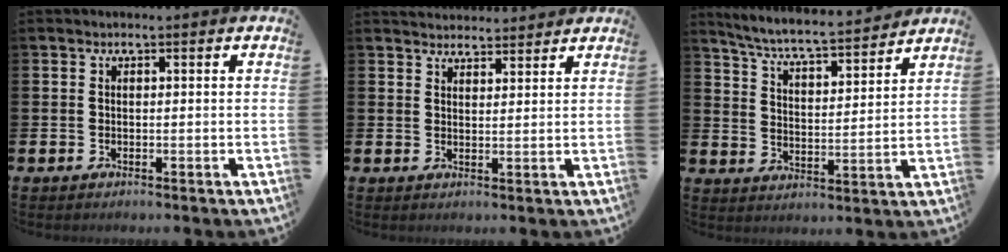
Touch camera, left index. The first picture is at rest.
{"total": 3.0, "force": [3.0, 0.7, -0.1], "torque": [-0.006, -0.013, 0.056]}
{"total": 6.4, "force": [6.0, 0.4, 2.0], "torque": [-0.070, -0.044, 0.102]}